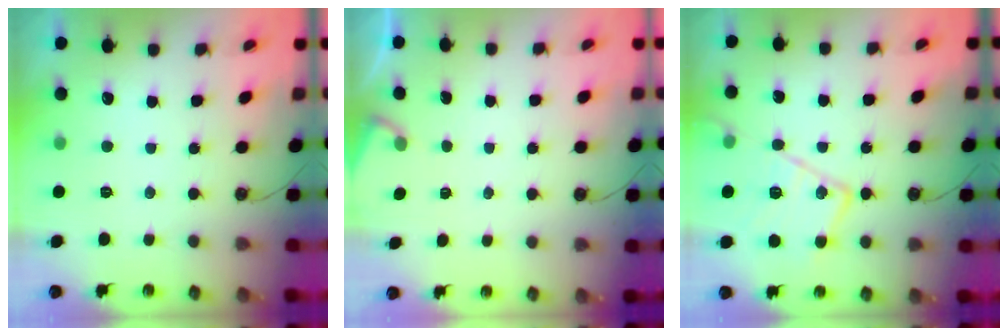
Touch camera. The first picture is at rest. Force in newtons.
{"total": 2.8, "press": 2.7, "slide": 0.4}
{"total": 19.8, "press": 19.7, "slide": 1.8}